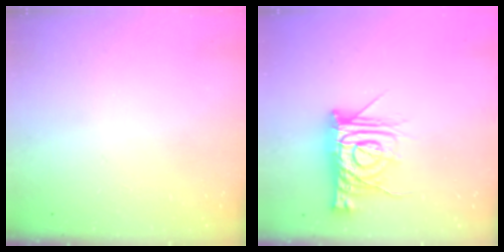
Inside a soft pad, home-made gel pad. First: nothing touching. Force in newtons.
{"total": 14.3, "press": 14.3, "slide": 1.0}